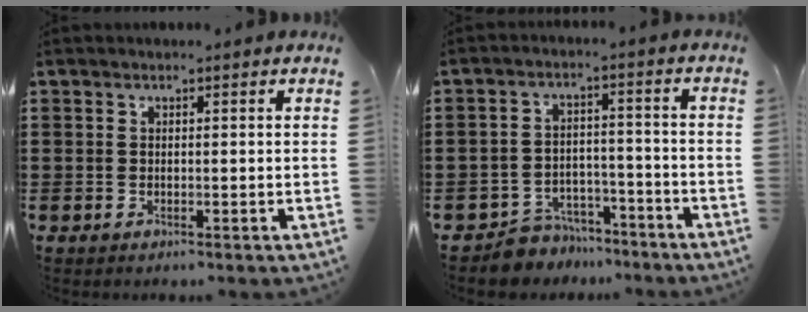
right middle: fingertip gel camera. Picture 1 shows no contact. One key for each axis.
{"total": 5.8, "fx": -5.6, "fy": 1.5, "fz": 0.1, "tx": -0.010, "ty": 0.017, "tz": -0.115}